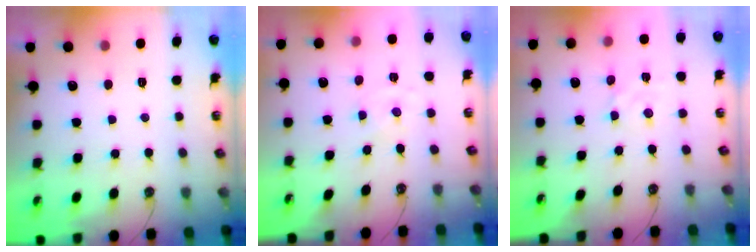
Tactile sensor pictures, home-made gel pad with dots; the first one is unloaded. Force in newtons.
{"total": 0.0}
{"total": 2.6, "press": 2.6, "slide": 0.3}